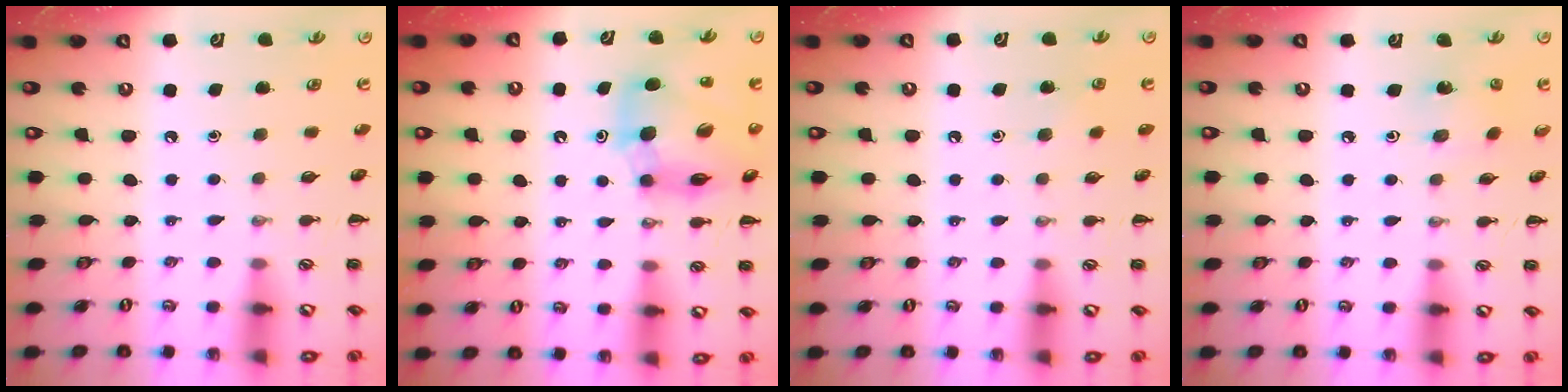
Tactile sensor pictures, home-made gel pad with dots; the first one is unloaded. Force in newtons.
{"total": 11.6, "press": 11.1, "slide": 3.3}
{"total": 3.4, "press": 3.2, "slide": 1.2}
{"total": 2.1, "press": 1.9, "slide": 0.9}